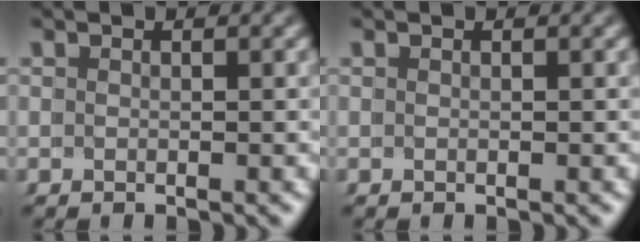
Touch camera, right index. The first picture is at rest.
{"total": 0.0}